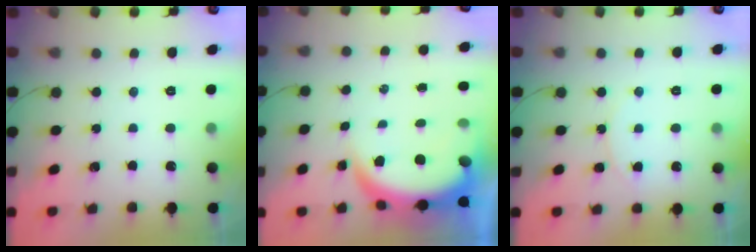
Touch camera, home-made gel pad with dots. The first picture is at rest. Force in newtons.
{"total": 6.4, "press": 6.4, "slide": 0.8}
{"total": 8.0, "press": 7.9, "slide": 0.7}